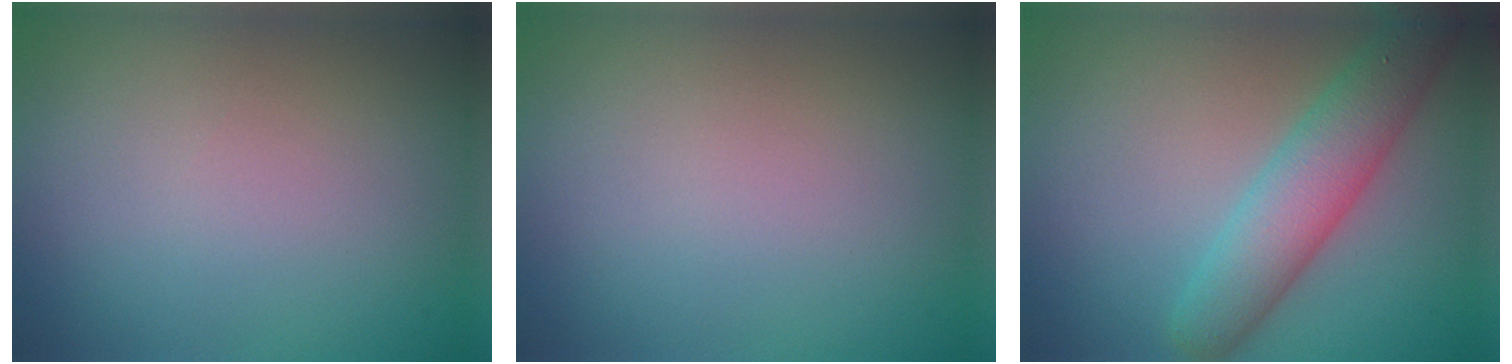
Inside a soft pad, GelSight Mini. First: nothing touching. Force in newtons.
{"total": 0.0}
{"total": 5.5, "press": 5.5, "slide": 0.3}